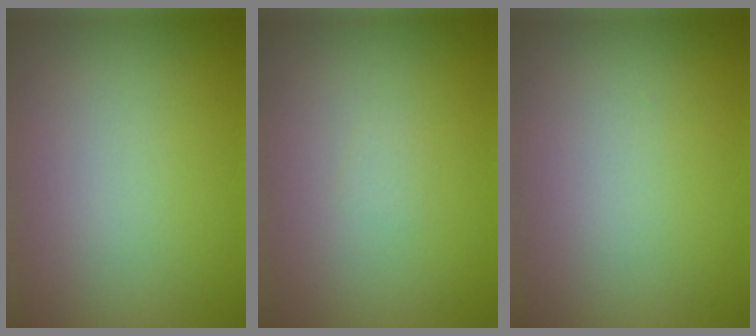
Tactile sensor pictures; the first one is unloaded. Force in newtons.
{"total": 0.6, "press": 0.6, "slide": 0.0}
{"total": 0.0}